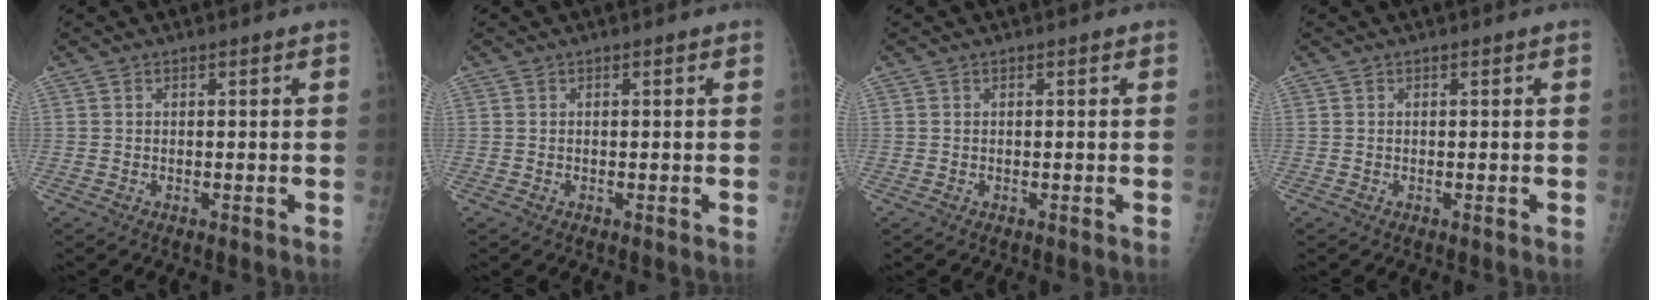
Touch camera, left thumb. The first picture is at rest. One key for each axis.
{"total": 0.0}
{"total": 0.0}
{"total": 0.0}